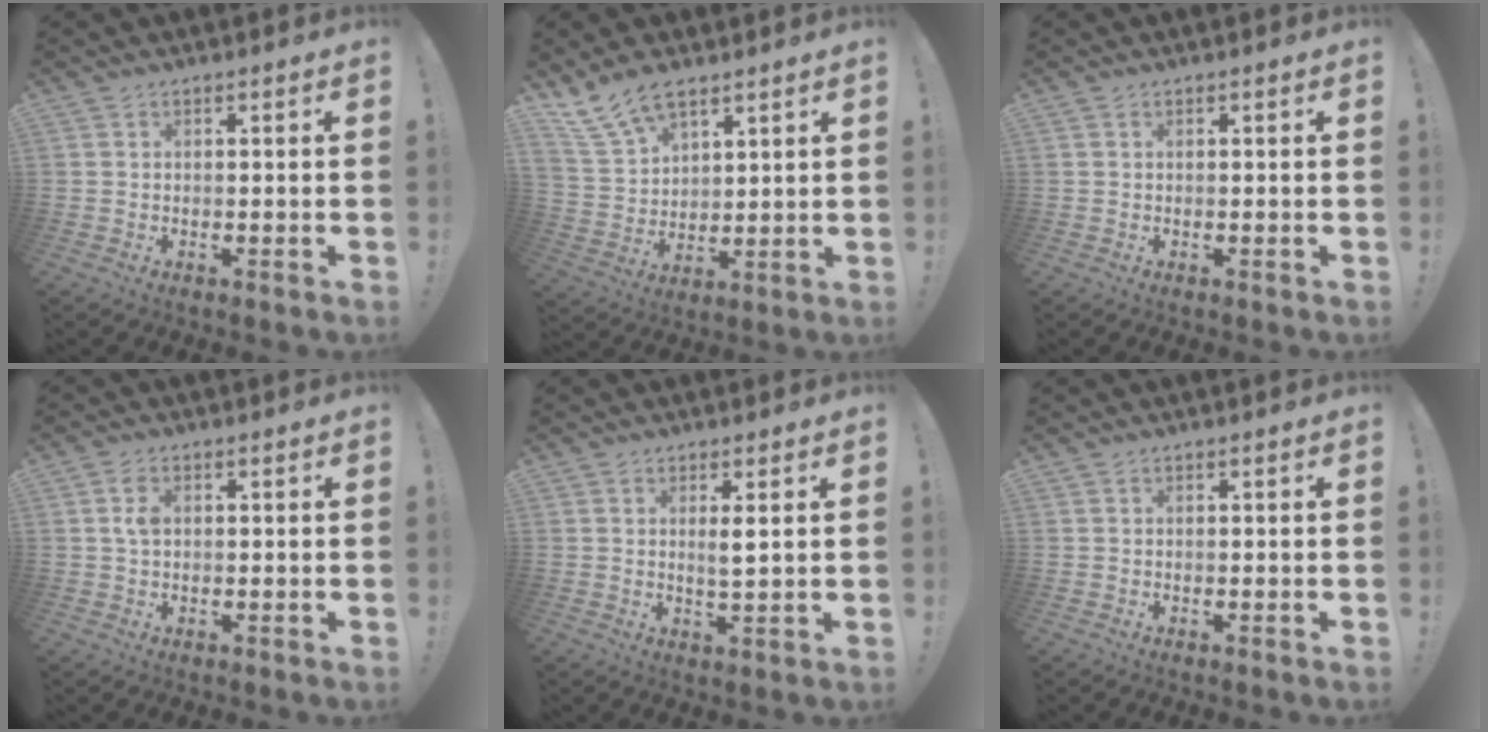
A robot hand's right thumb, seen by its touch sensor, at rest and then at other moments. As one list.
[{"total": 11.1, "force": [8.2, 5.6, 4.8], "torque": [-0.103, -0.038, 0.163]}, {"total": 0.0}, {"total": 3.6, "force": [0.7, 2.1, 2.8], "torque": [-0.053, 0.006, 0.012]}, {"total": 3.3, "force": [1.1, 0.5, 3.0], "torque": [-0.046, -0.010, 0.015]}, {"total": 0.0}]